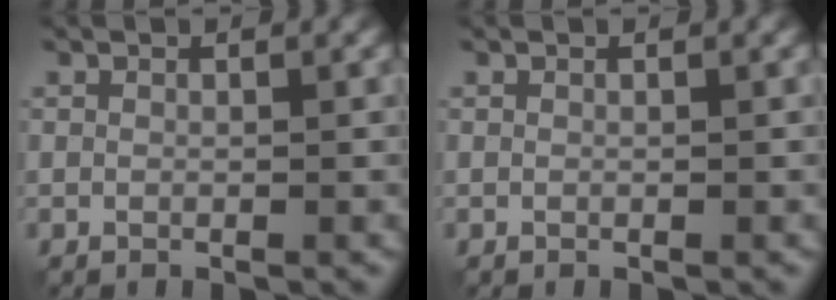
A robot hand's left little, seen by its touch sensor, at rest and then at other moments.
{"total": 0.0}